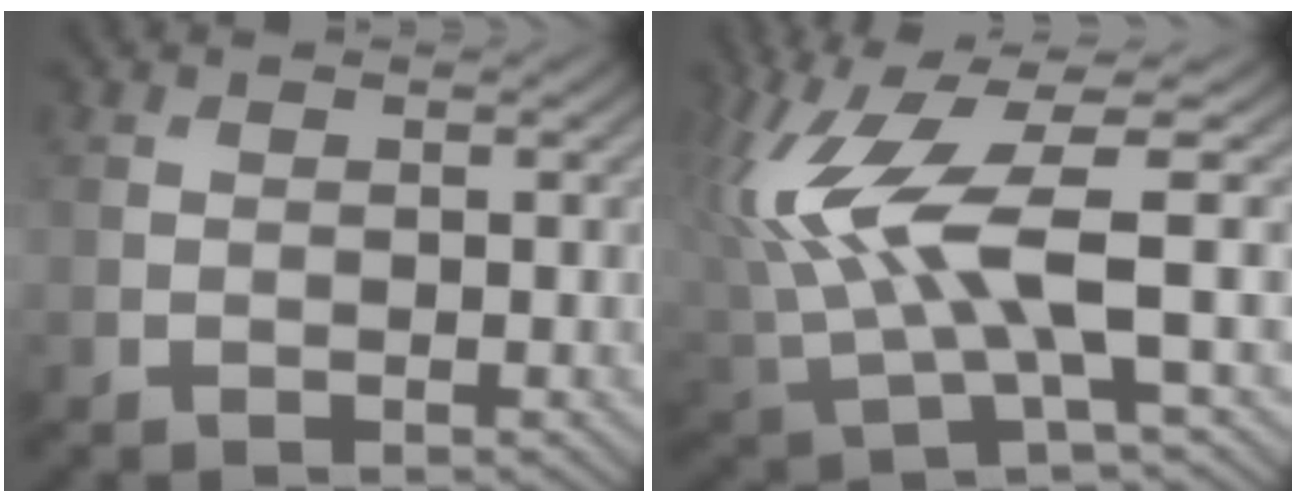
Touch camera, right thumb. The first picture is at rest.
{"total": 12.7, "force": [1.7, 4.3, 11.8], "torque": [-0.278, 0.004, 0.033]}